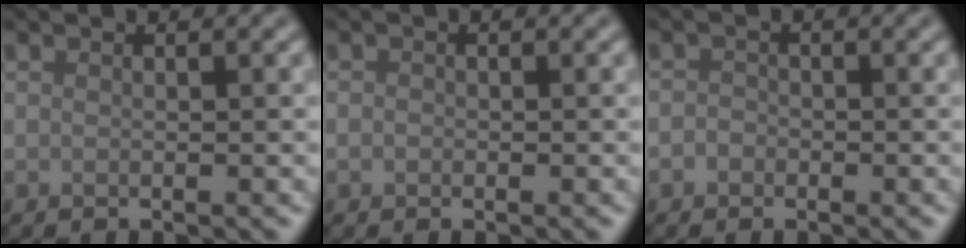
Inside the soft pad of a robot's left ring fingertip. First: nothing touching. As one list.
[{"total": 0.6, "force": [-0.2, 0.5, 0.1], "torque": [-0.001, -0.004, -0.005]}, {"total": 1.0, "force": [-0.5, 0.8, 0.2], "torque": [0.000, -0.002, -0.013]}]